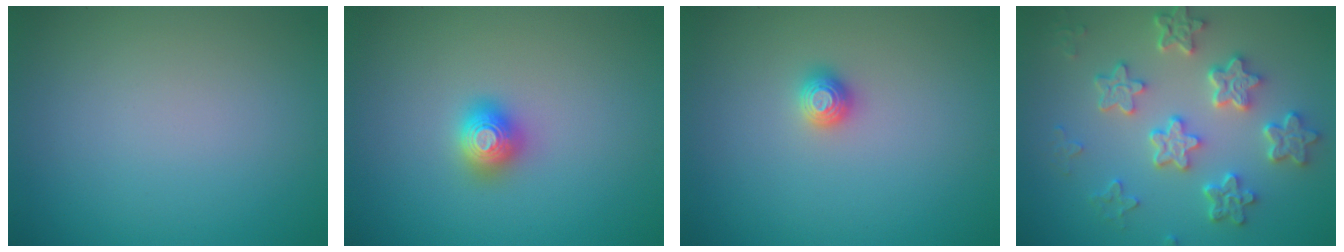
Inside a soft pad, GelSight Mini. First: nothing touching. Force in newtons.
{"total": 1.6, "press": 1.6, "slide": 0.2}
{"total": 1.1, "press": 1.1, "slide": 0.2}
{"total": 6.2, "press": 4.9, "slide": 3.9}